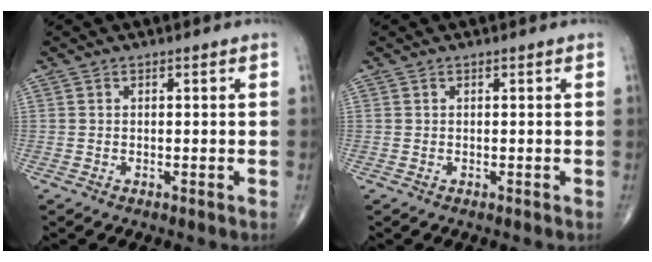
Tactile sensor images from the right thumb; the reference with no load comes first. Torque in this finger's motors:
{"motor_torque": [0.10, -0.07, -0.06, -0.11, 0.00]}